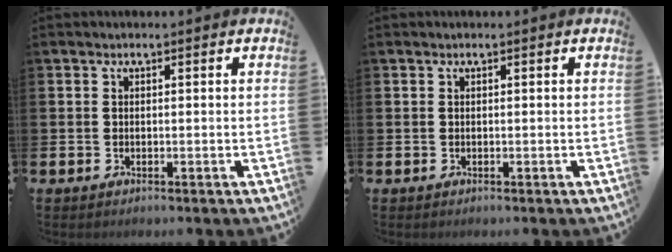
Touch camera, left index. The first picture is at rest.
{"total": 0.0}